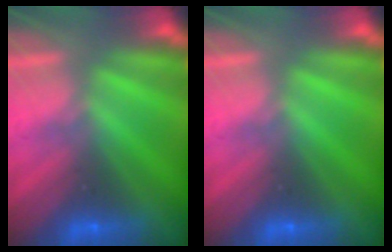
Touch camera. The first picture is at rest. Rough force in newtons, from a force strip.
{"total": 0.0}